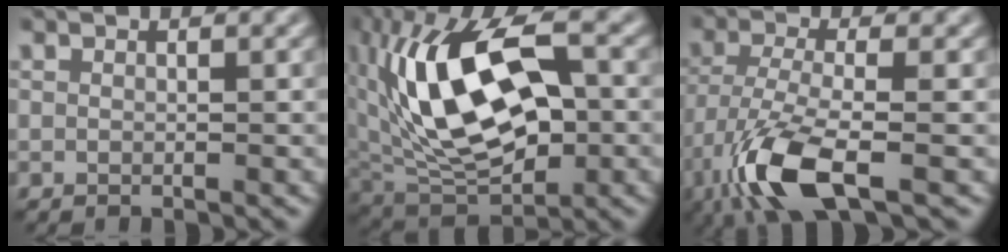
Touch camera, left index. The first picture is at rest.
{"total": 14.4, "force": [1.8, 7.5, 12.1], "torque": [-0.226, 0.011, 0.024]}
{"total": 7.5, "force": [-4.4, 2.1, 5.7], "torque": [-0.126, -0.011, -0.095]}